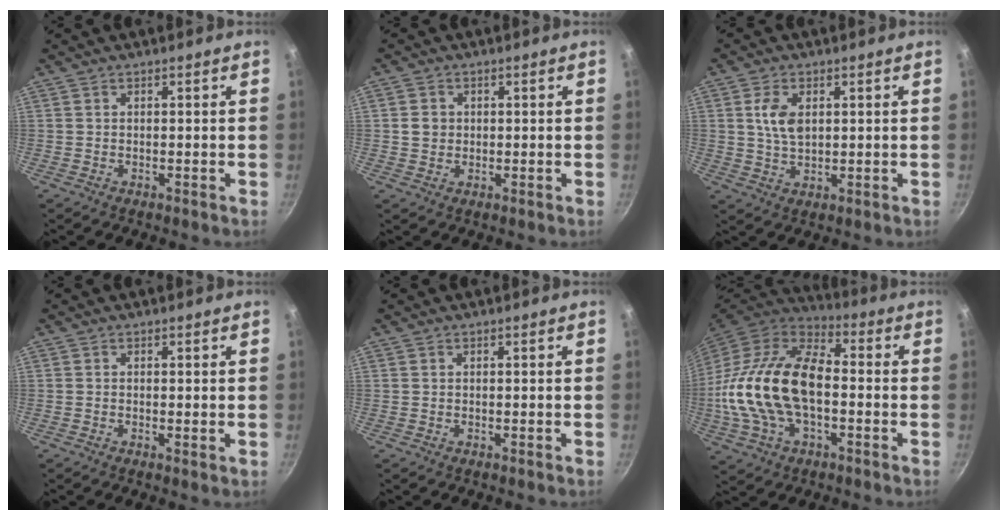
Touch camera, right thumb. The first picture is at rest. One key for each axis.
{"total": 2.9, "fx": 0.3, "fy": 2.7, "fz": 1.2, "tx": -0.011, "ty": 0.006, "tz": 0.003}
{"total": 5.8, "fx": 1.4, "fy": 3.5, "fz": 4.4, "tx": -0.078, "ty": -0.005, "tz": 0.029}
{"total": 0.6, "fx": 0.0, "fy": 0.1, "fz": 0.6, "tx": -0.011, "ty": -0.003, "tz": -0.002}
{"total": 0.0}
{"total": 23.1, "fx": -2.0, "fy": 13.3, "fz": 18.8, "tx": -0.353, "ty": 0.034, "tz": -0.045}